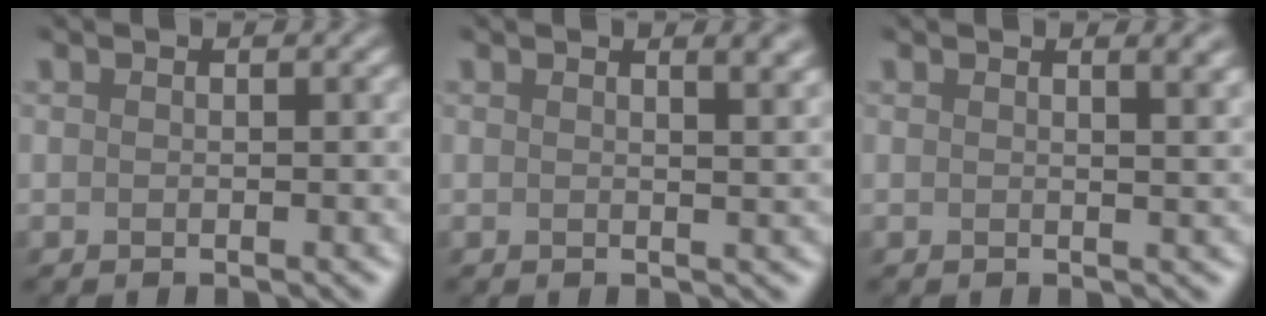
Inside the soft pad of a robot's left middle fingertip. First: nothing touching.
{"total": 3.7, "force": [1.5, 1.7, 2.9], "torque": [-0.010, 0.029, -0.006]}
{"total": 3.8, "force": [1.4, 1.8, 3.0], "torque": [-0.010, 0.029, -0.010]}